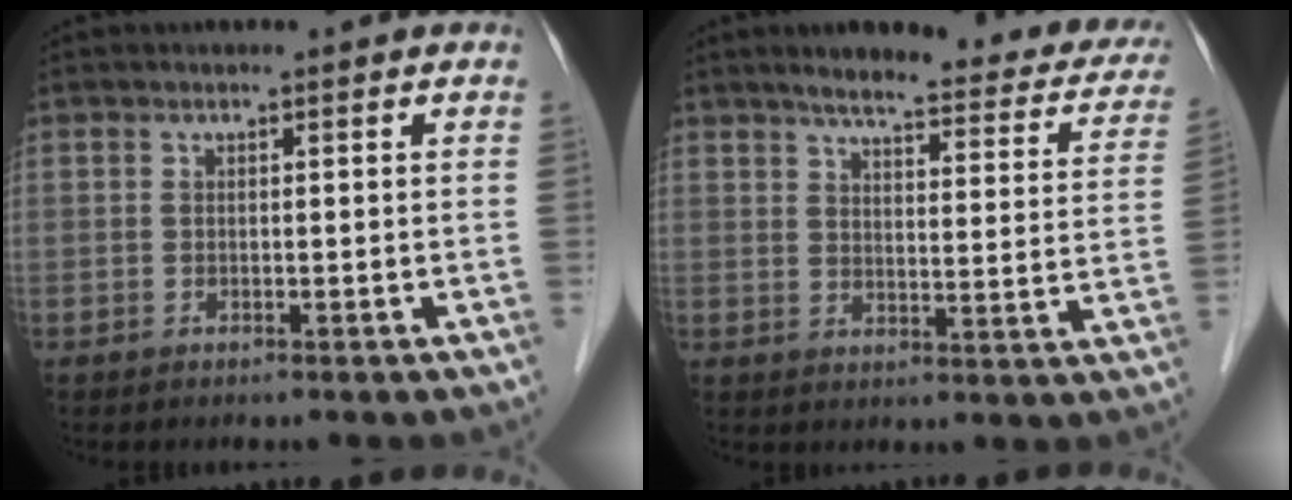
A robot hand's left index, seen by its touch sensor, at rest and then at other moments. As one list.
[{"total": 20.5, "force": [17.0, 4.6, 10.5], "torque": [-0.117, 0.002, 0.196]}]